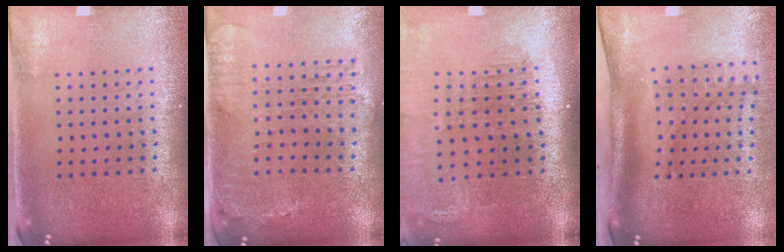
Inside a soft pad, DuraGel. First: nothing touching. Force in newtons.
{"total": 0.6, "press": 0.5, "slide": 0.3}
{"total": 1.6, "press": 1.5, "slide": 0.6}
{"total": 2.2, "press": 1.5, "slide": 1.6}